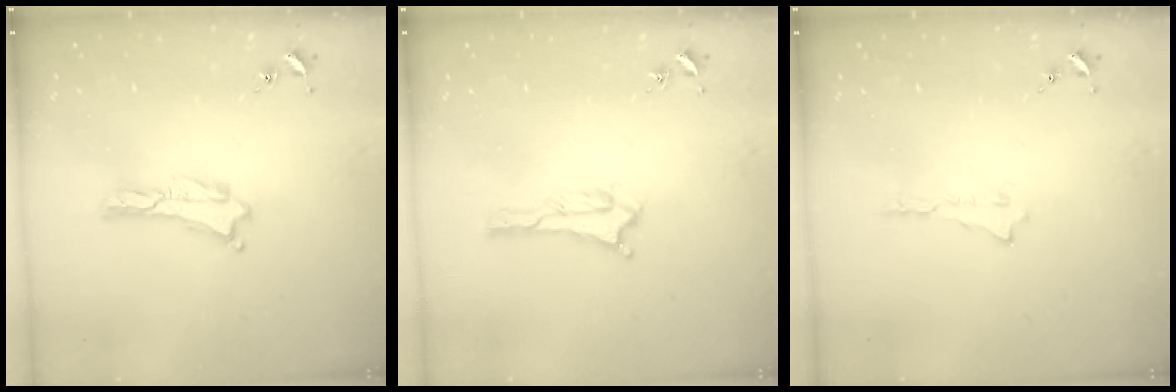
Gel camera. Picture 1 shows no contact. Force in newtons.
{"total": 0.6, "press": 0.6, "slide": 0.1}
{"total": 0.0}